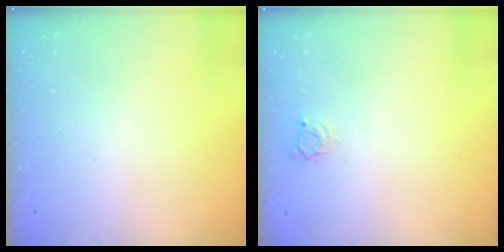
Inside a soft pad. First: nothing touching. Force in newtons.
{"total": 2.8, "press": 2.8, "slide": 0.3}